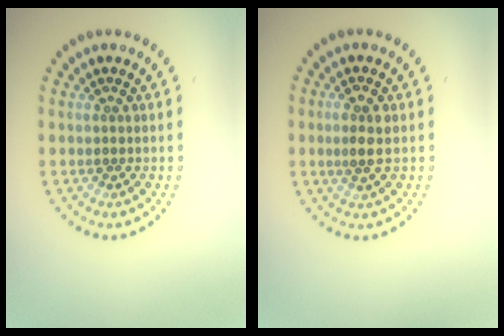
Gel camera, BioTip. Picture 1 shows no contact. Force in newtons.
{"total": 2.1, "press": 2.0, "slide": 0.5}